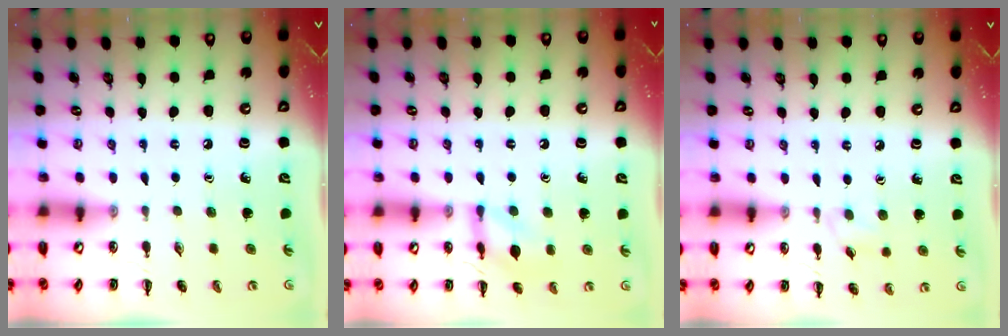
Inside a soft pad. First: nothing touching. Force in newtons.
{"total": 9.0, "press": 8.9, "slide": 0.6}
{"total": 3.4, "press": 3.1, "slide": 1.3}